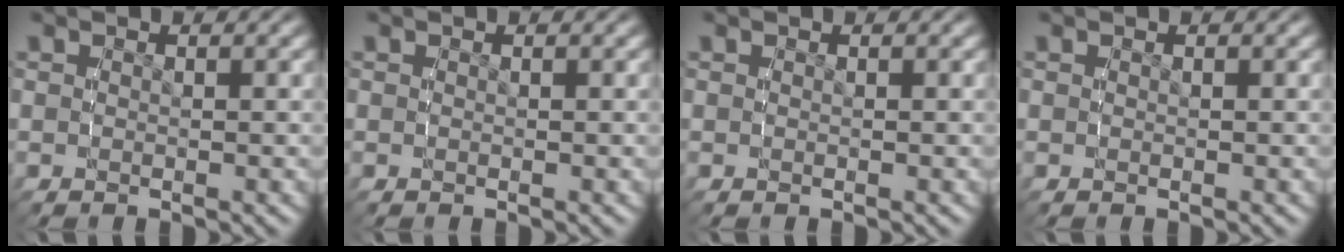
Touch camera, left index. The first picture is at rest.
{"total": 0.0}
{"total": 0.0}
{"total": 0.0}